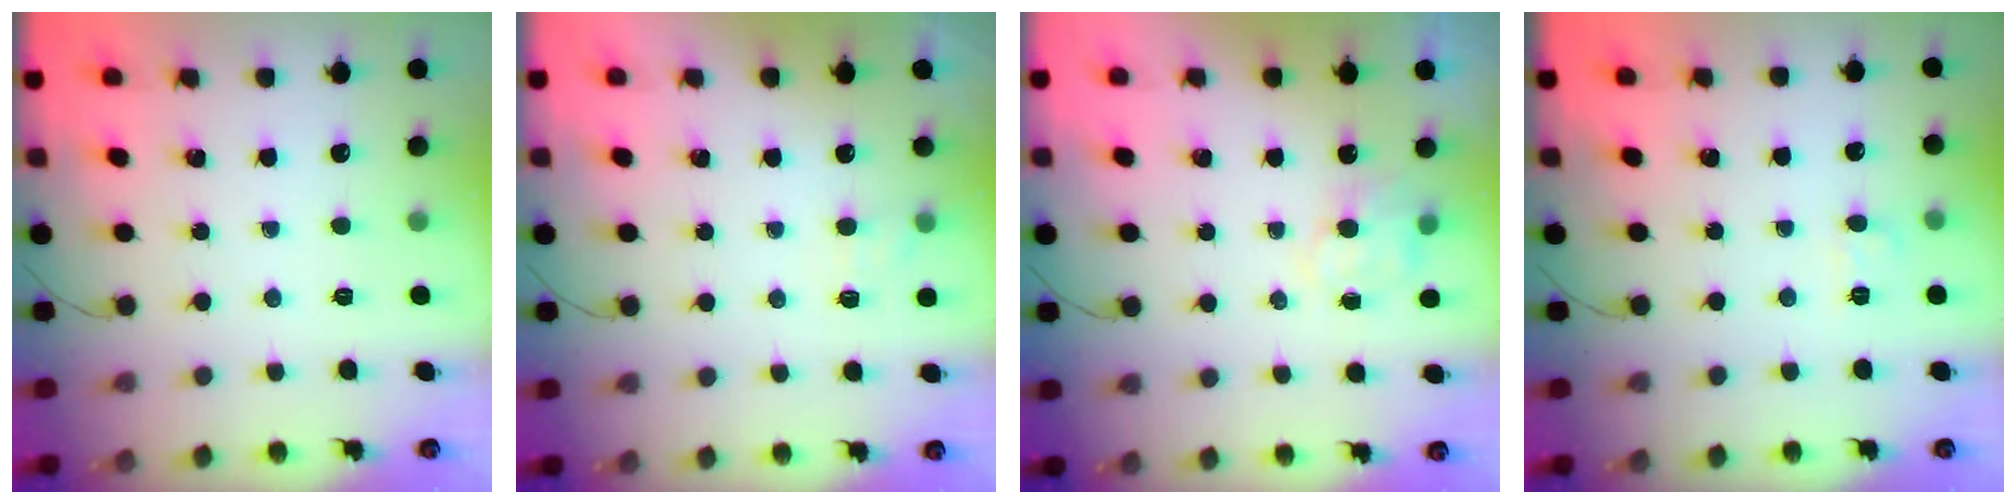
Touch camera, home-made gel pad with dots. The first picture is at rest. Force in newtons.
{"total": 6.3, "press": 6.1, "slide": 1.5}
{"total": 5.6, "press": 5.5, "slide": 0.5}
{"total": 5.4, "press": 5.3, "slide": 1.4}